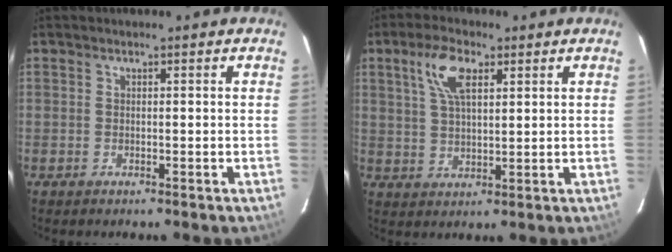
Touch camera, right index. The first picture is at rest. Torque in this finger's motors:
{"motor_torque": [0.54, 0.08, 0.36, 0.09]}